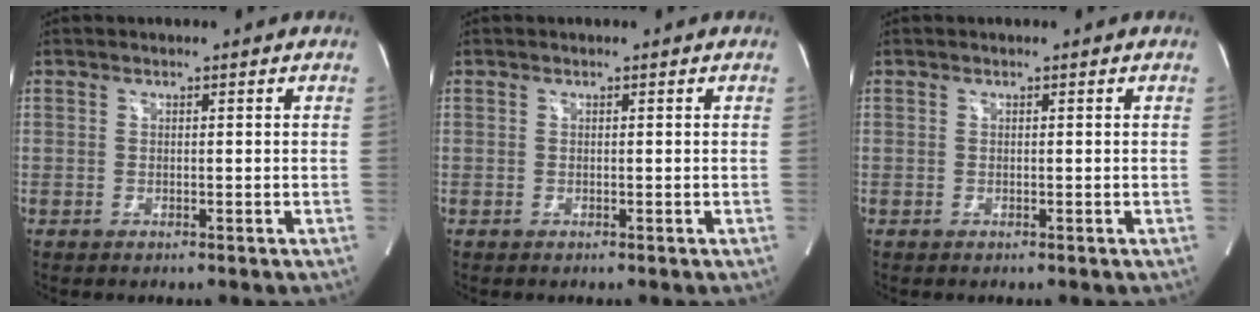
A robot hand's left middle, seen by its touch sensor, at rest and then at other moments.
{"total": 0.0}
{"total": 0.0}